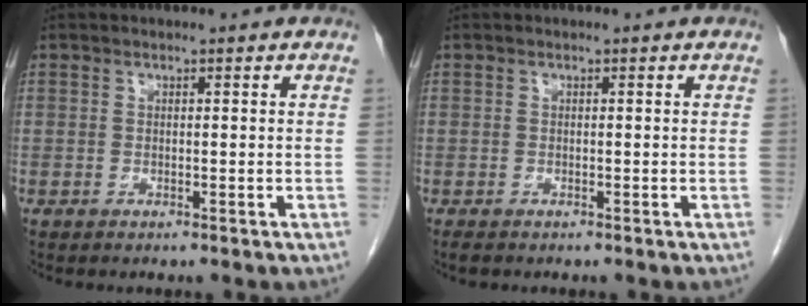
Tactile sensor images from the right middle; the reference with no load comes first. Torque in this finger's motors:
{"motor_torque": [0.41, -0.06, 0.04, 0.02]}